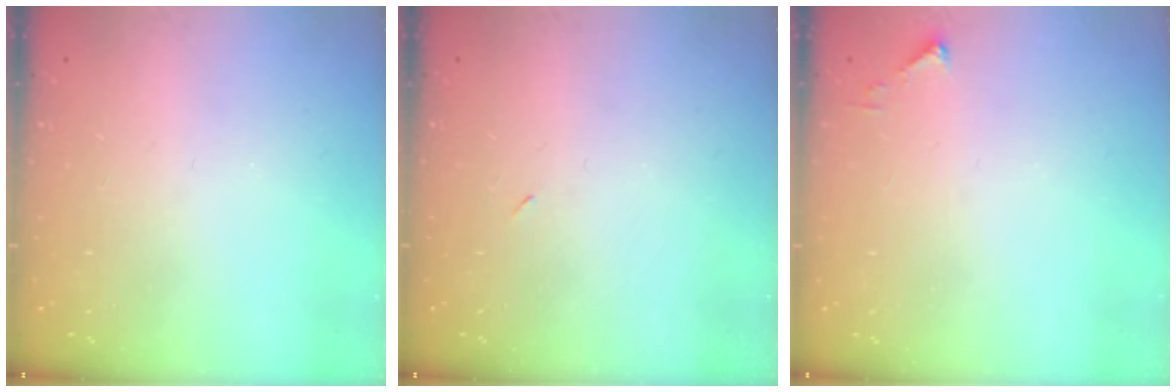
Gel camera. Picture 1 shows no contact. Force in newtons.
{"total": 2.2, "press": 1.8, "slide": 1.2}
{"total": 2.7, "press": 2.7, "slide": 0.3}